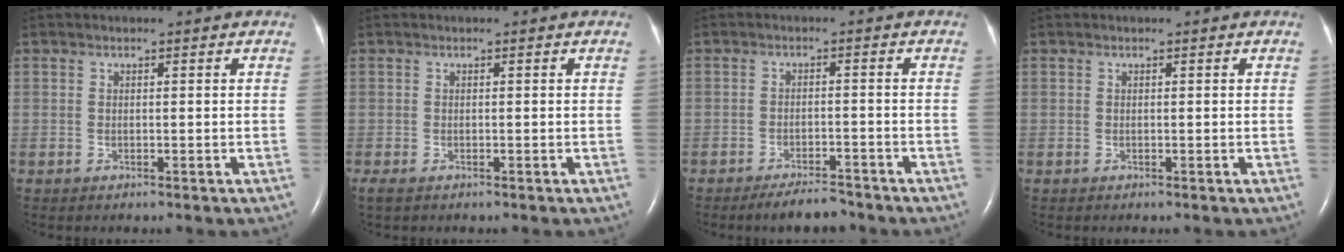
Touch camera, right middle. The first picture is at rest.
{"total": 1.1, "force": [-0.6, 0.4, 0.8], "torque": [-0.017, -0.003, -0.009]}
{"total": 4.4, "force": [-3.9, 1.0, 1.9], "torque": [-0.034, -0.006, -0.063]}
{"total": 0.0}